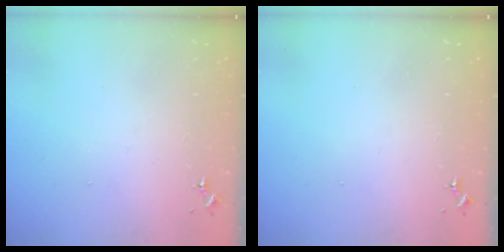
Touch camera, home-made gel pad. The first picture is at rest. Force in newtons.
{"total": 0.0}